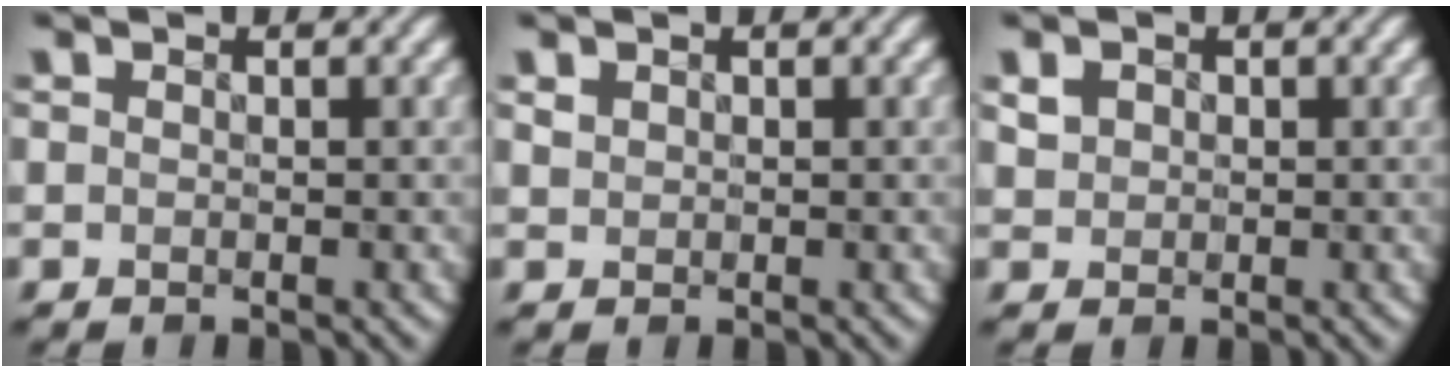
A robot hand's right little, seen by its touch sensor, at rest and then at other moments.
{"total": 0.0}
{"total": 1.1, "force": [0.0, 1.0, 0.2], "torque": [-0.011, -0.003, 0.008]}